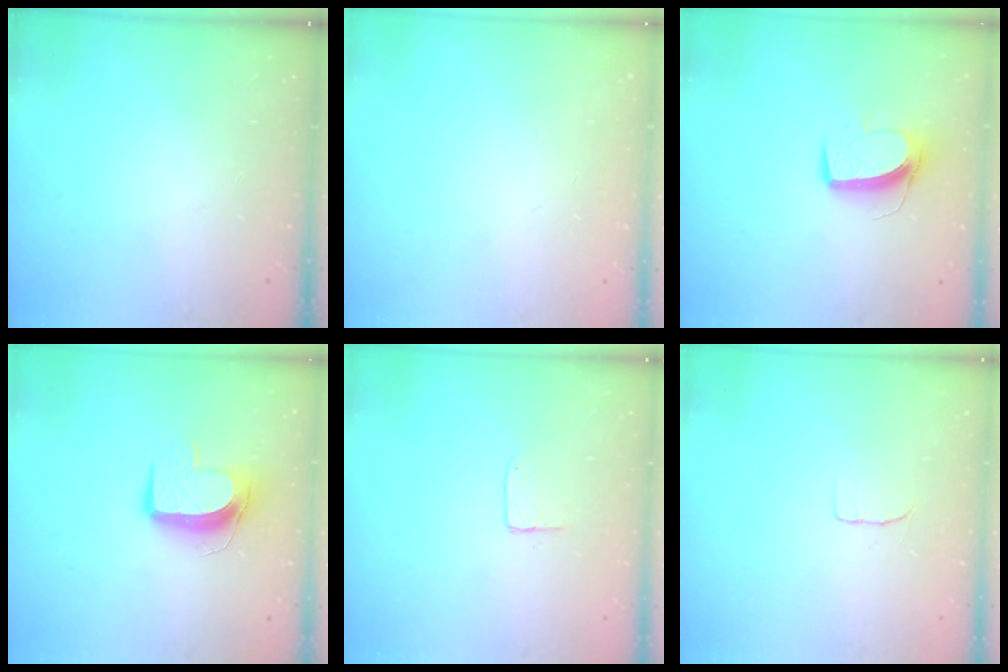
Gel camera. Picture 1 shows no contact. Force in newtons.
{"total": 0.0}
{"total": 9.9, "press": 9.9, "slide": 0.4}
{"total": 10.4, "press": 10.4, "slide": 0.6}
{"total": 3.6, "press": 3.6, "slide": 0.3}
{"total": 4.4, "press": 4.3, "slide": 0.4}